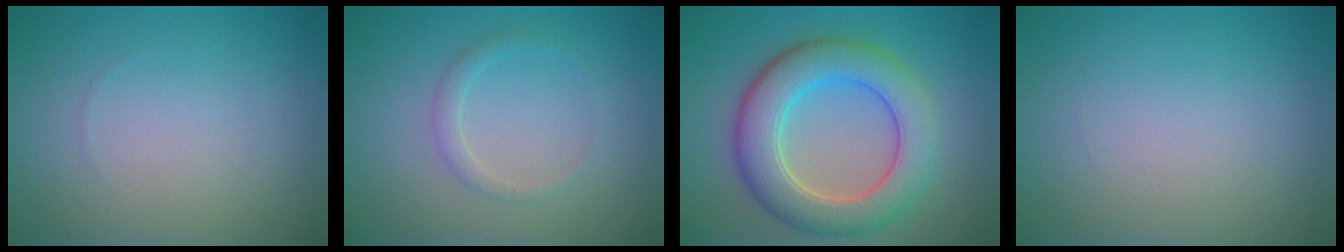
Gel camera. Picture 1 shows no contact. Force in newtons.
{"total": 1.2, "press": 1.2, "slide": 0.0}
{"total": 7.6, "press": 7.6, "slide": 0.1}
{"total": 0.0}